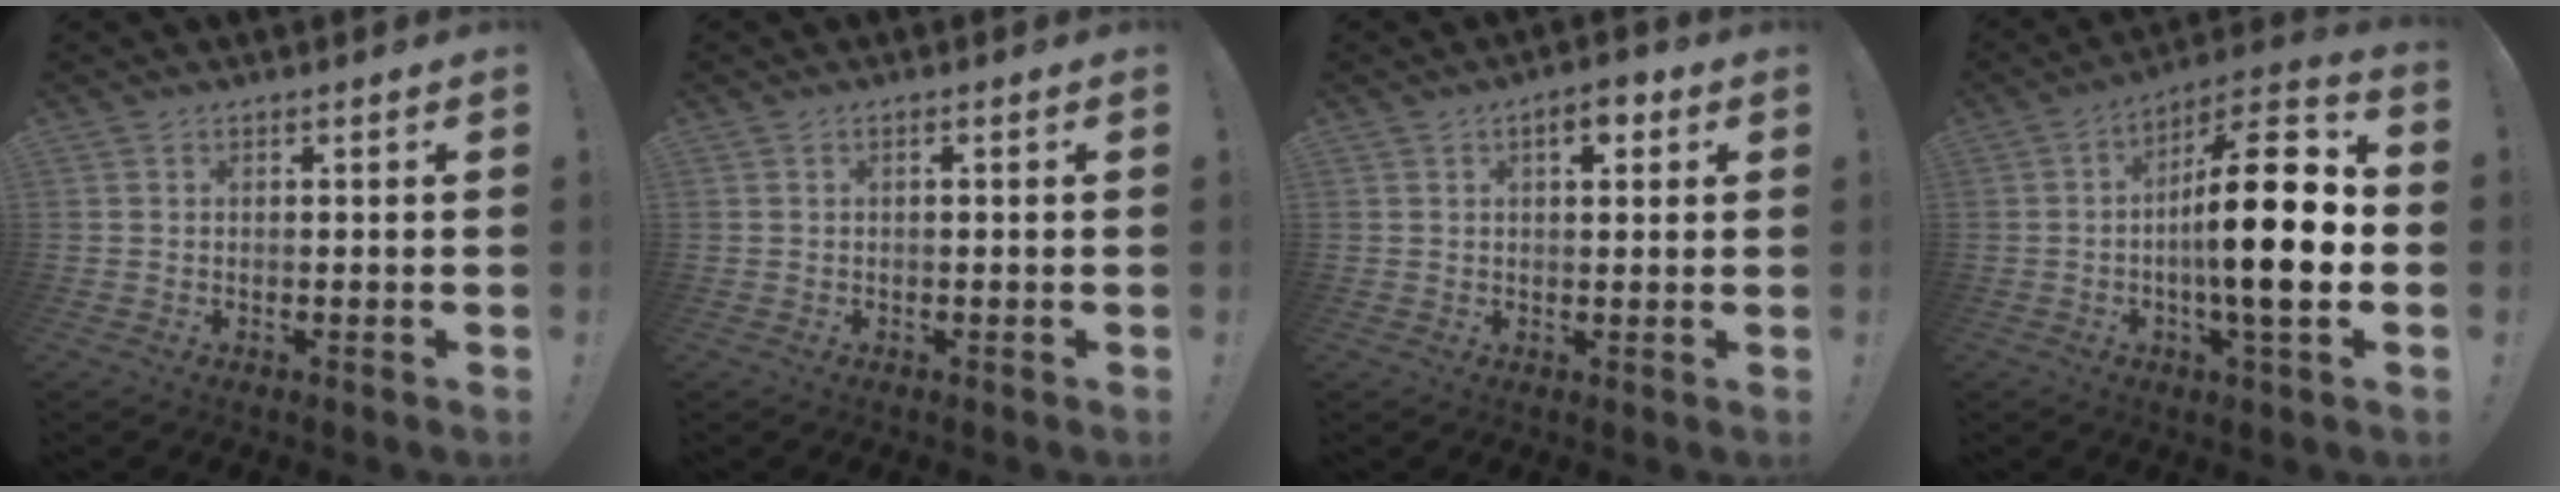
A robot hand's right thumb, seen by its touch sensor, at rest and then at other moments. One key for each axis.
{"total": 0.7, "fx": -0.3, "fy": 0.0, "fz": 0.6, "tx": -0.013, "ty": 0.000, "tz": -0.005}
{"total": 4.9, "fx": 2.2, "fy": 2.5, "fz": 3.7, "tx": -0.037, "ty": -0.004, "tz": 0.031}
{"total": 21.6, "fx": -1.8, "fy": 5.2, "fz": 20.9, "tx": -0.357, "ty": 0.001, "tz": -0.040}